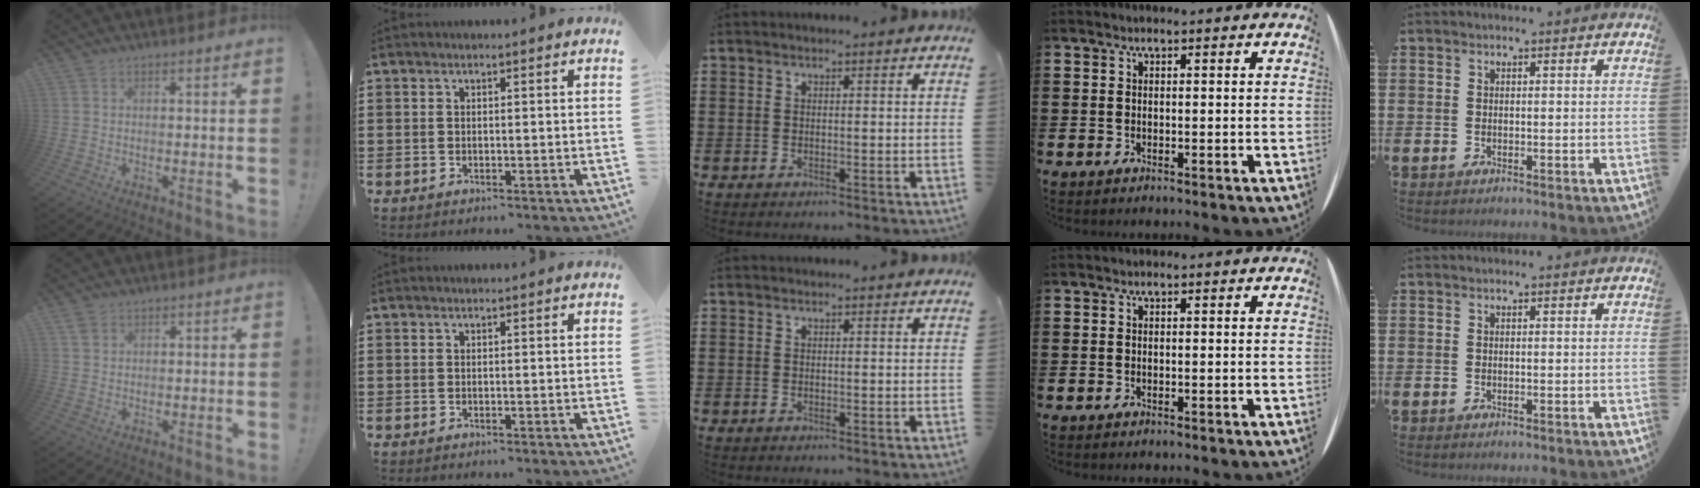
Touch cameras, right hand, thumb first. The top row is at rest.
{"thumb": {"total": 2.0, "force": [1.4, 1.2, 0.8], "torque": [-0.015, 0.000, 0.027]}}